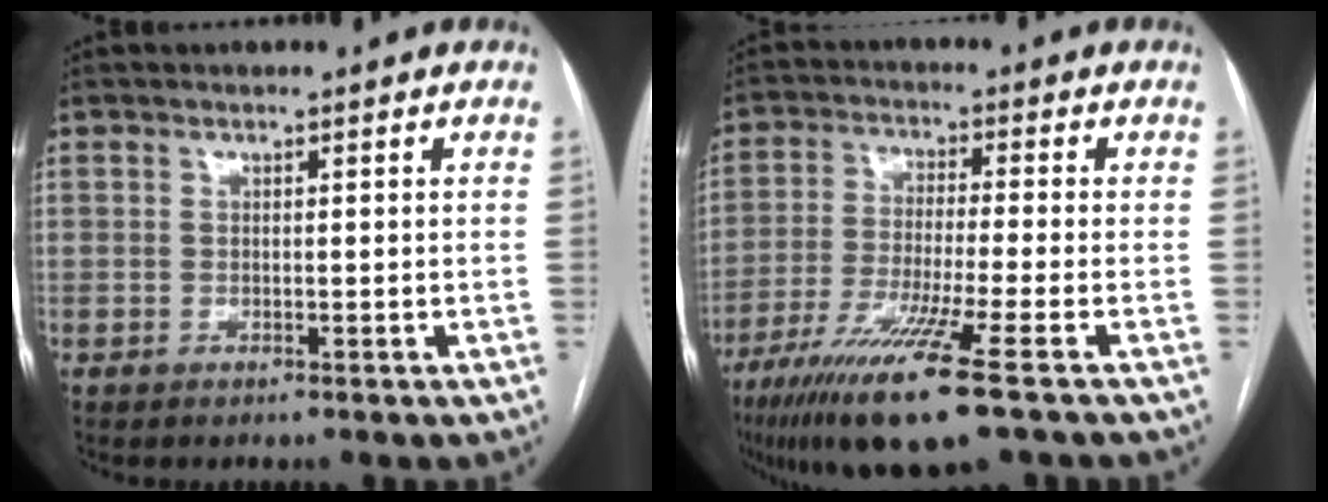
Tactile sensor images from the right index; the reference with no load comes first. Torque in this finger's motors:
{"motor_torque": [1.50, -0.64, 0.87, 0.21]}